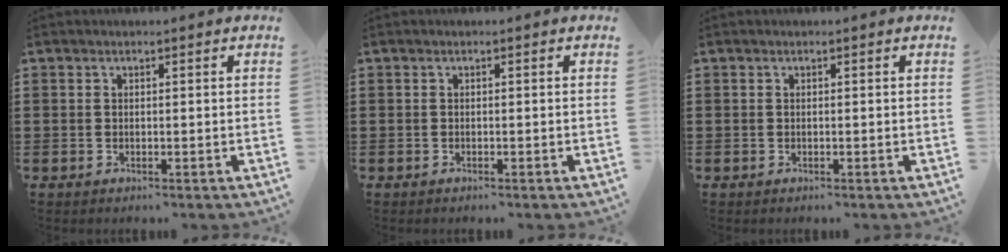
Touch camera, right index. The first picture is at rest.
{"total": 0.0}
{"total": 0.0}